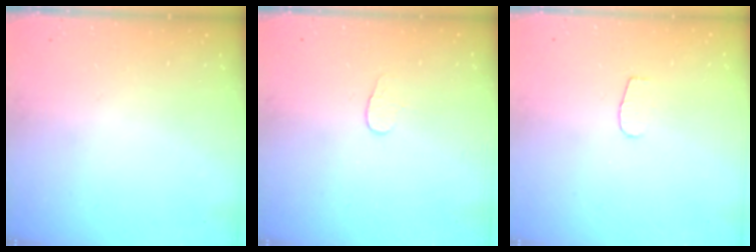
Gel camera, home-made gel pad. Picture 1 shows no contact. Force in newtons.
{"total": 4.1, "press": 4.1, "slide": 0.3}
{"total": 3.8, "press": 3.7, "slide": 0.4}